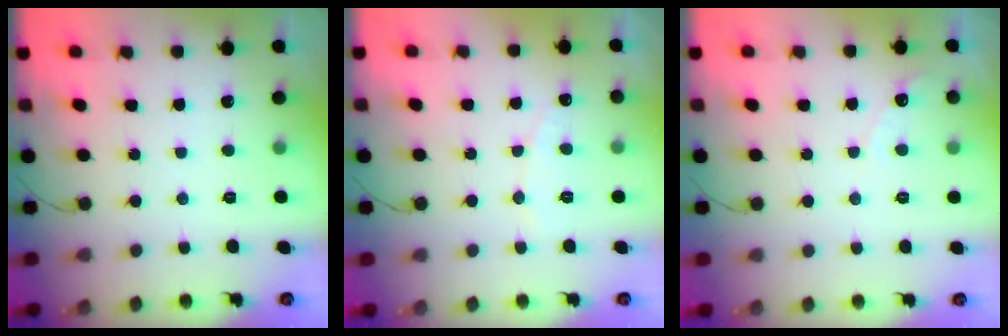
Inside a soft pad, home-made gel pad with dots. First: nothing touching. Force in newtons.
{"total": 5.3, "press": 5.2, "slide": 0.2}
{"total": 3.1, "press": 3.1, "slide": 0.2}